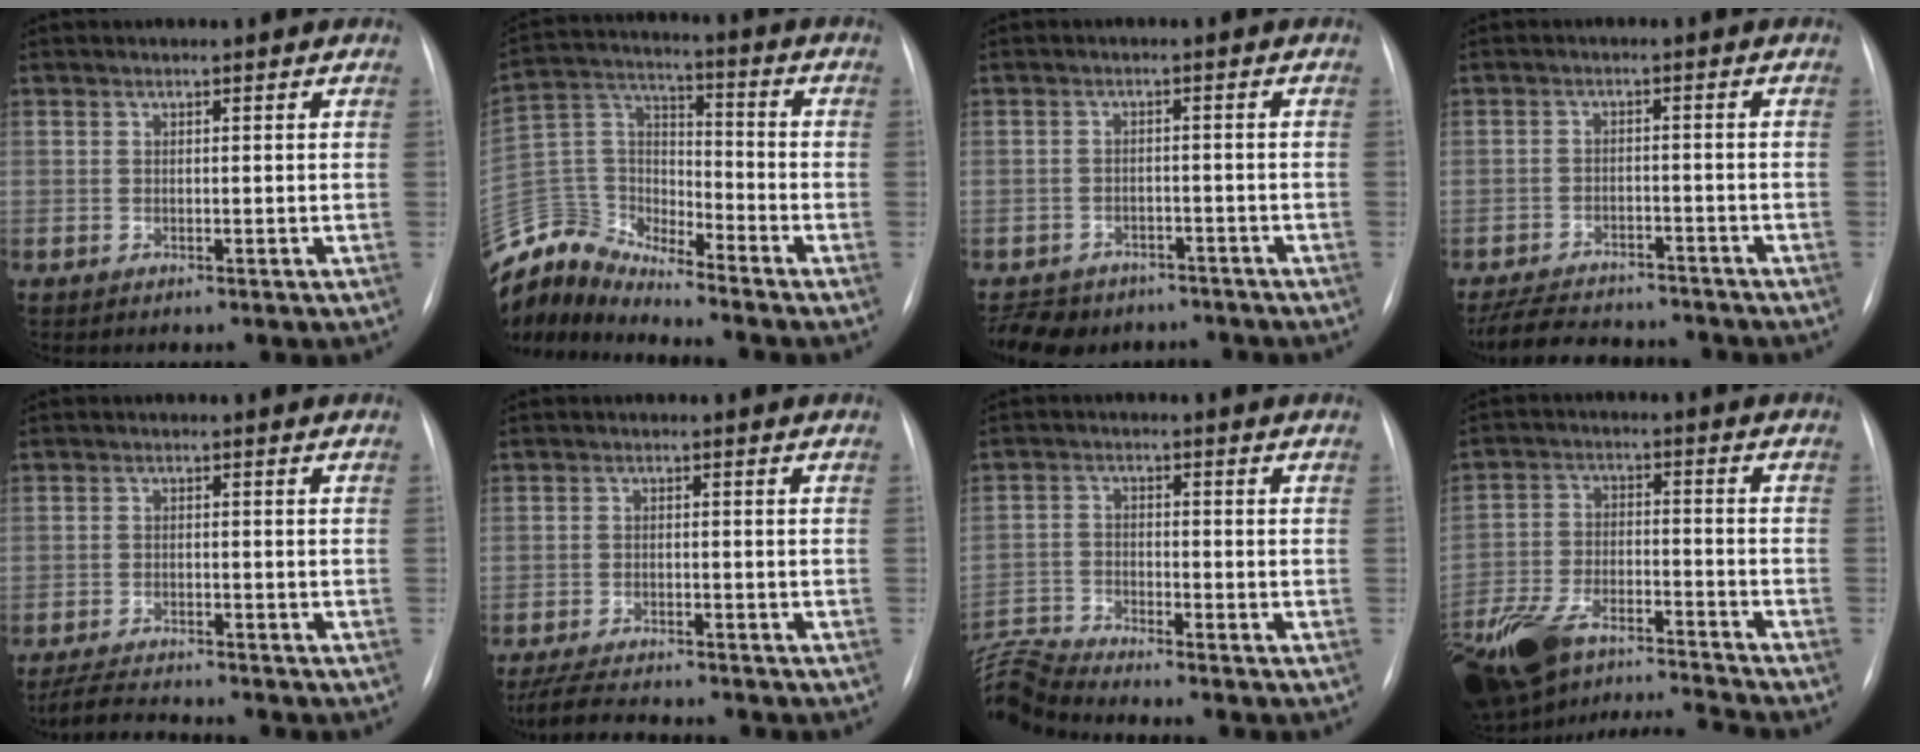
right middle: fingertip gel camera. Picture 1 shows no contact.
{"total": 12.2, "force": [-12.1, 1.3, 0.8], "torque": [-0.026, 0.057, -0.240]}
{"total": 11.6, "force": [-9.3, 6.2, 3.1], "torque": [-0.069, 0.006, -0.118]}
{"total": 13.4, "force": [-12.0, 3.8, 4.7], "torque": [-0.096, 0.000, -0.170]}
{"total": 5.9, "force": [-5.6, 0.2, 1.8], "torque": [-0.034, -0.022, -0.095]}
{"total": 8.5, "force": [-7.7, 1.2, 3.4], "torque": [-0.059, -0.018, -0.122]}
{"total": 8.4, "force": [-8.2, -1.7, 1.0], "torque": [-0.035, 0.006, -0.162]}
{"total": 16.9, "force": [-15.1, 1.4, 7.5], "torque": [-0.154, 0.013, -0.264]}